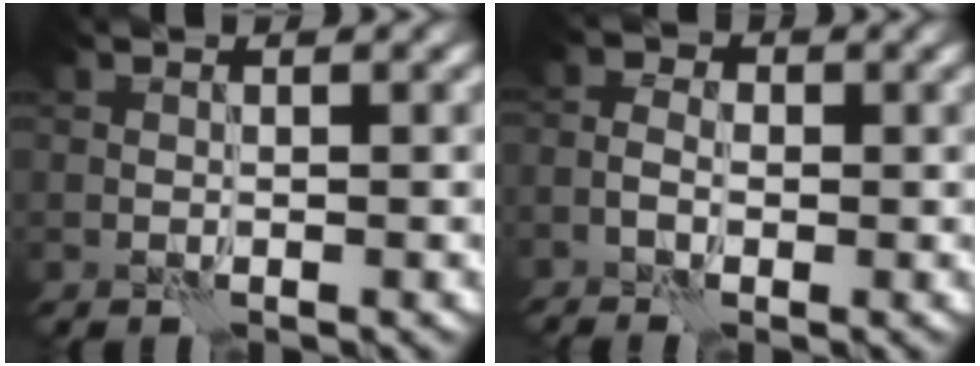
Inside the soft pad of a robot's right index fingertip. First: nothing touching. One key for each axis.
{"total": 2.9, "fx": -1.0, "fy": 1.9, "fz": 1.9, "tx": -0.026, "ty": 0.008, "tz": -0.022}